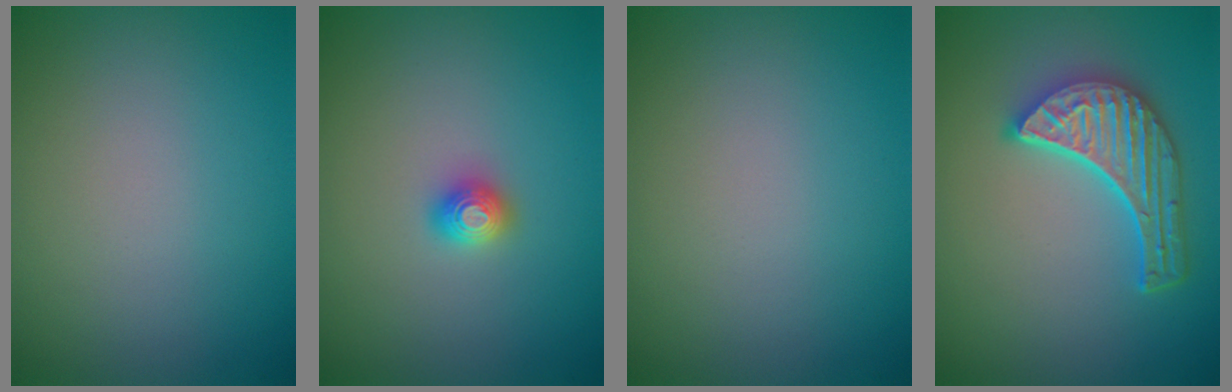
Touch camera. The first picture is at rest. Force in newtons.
{"total": 1.3, "press": 1.3, "slide": 0.2}
{"total": 0.0}
{"total": 5.7, "press": 4.3, "slide": 3.6}